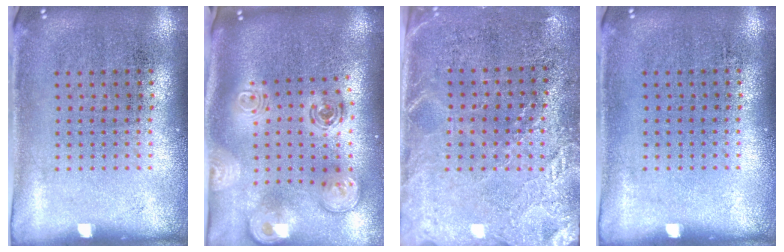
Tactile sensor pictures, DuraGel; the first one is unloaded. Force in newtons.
{"total": 2.8, "press": 2.0, "slide": 2.0}
{"total": 3.0, "press": 2.7, "slide": 1.2}
{"total": 0.0}